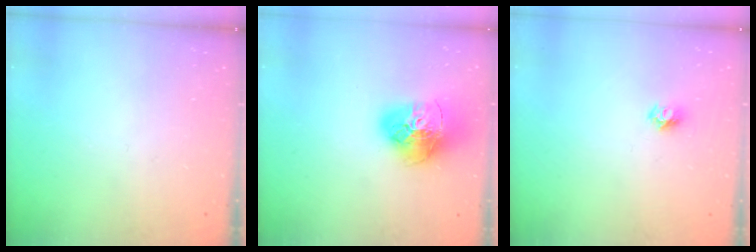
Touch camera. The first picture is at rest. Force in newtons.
{"total": 18.4, "press": 18.3, "slide": 1.9}
{"total": 5.5, "press": 5.5, "slide": 0.3}